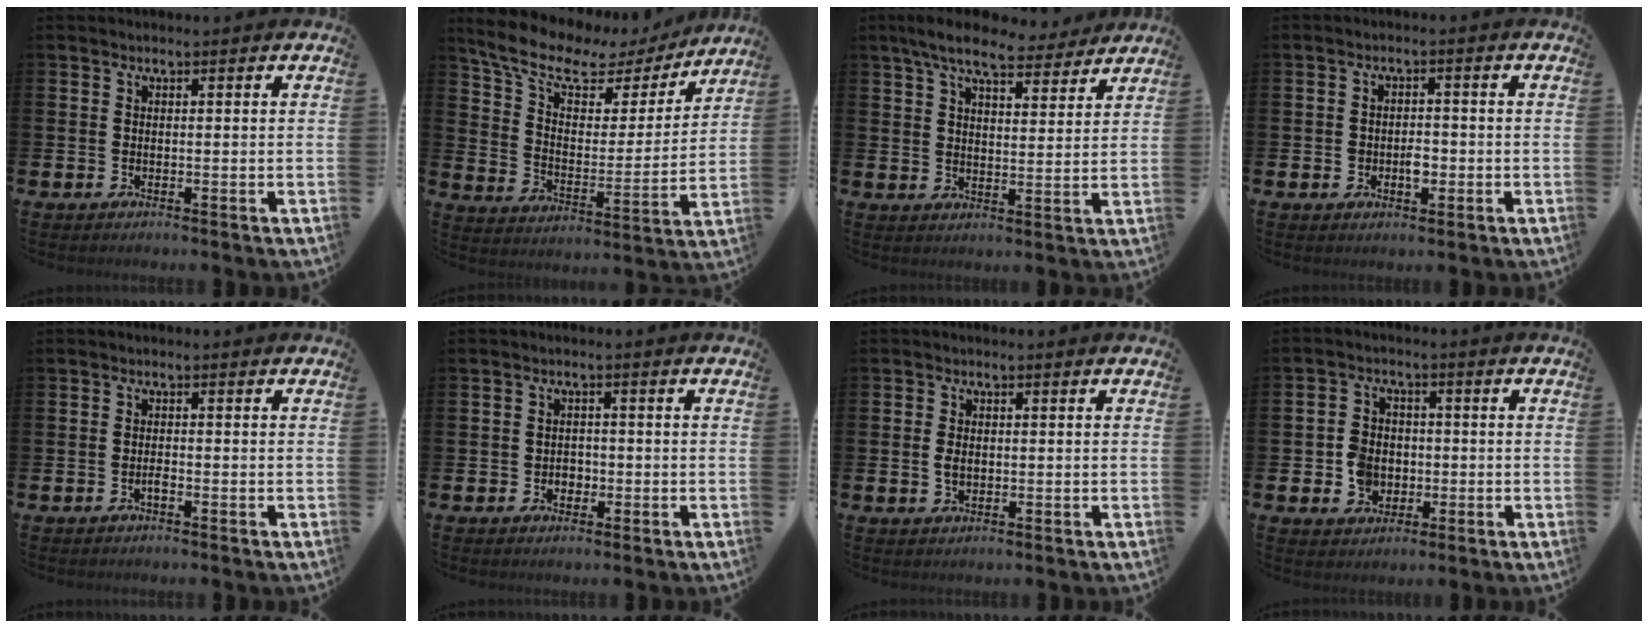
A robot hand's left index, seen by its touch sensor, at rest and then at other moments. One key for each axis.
{"total": 9.9, "fx": 7.6, "fy": 4.4, "fz": 4.5, "tx": -0.119, "ty": -0.041, "tz": 0.126}
{"total": 8.2, "fx": 7.3, "fy": 2.0, "fz": 3.0, "tx": -0.063, "ty": -0.036, "tz": 0.128}
{"total": 2.6, "fx": -0.6, "fy": 1.7, "fz": 1.8, "tx": -0.022, "ty": -0.001, "tz": -0.015}
{"total": 0.9, "fx": -0.6, "fy": 0.2, "fz": 0.7, "tx": -0.010, "ty": -0.005, "tz": -0.011}
{"total": 1.7, "fx": -0.5, "fy": 1.5, "fz": 0.8, "tx": -0.004, "ty": 0.000, "tz": -0.015}
{"total": 1.9, "fx": 0.0, "fy": 1.3, "fz": 1.4, "tx": -0.021, "ty": 0.004, "tz": -0.004}
{"total": 4.8, "fx": -0.9, "fy": 4.3, "fz": 1.9, "tx": -0.037, "ty": 0.010, "tz": -0.020}